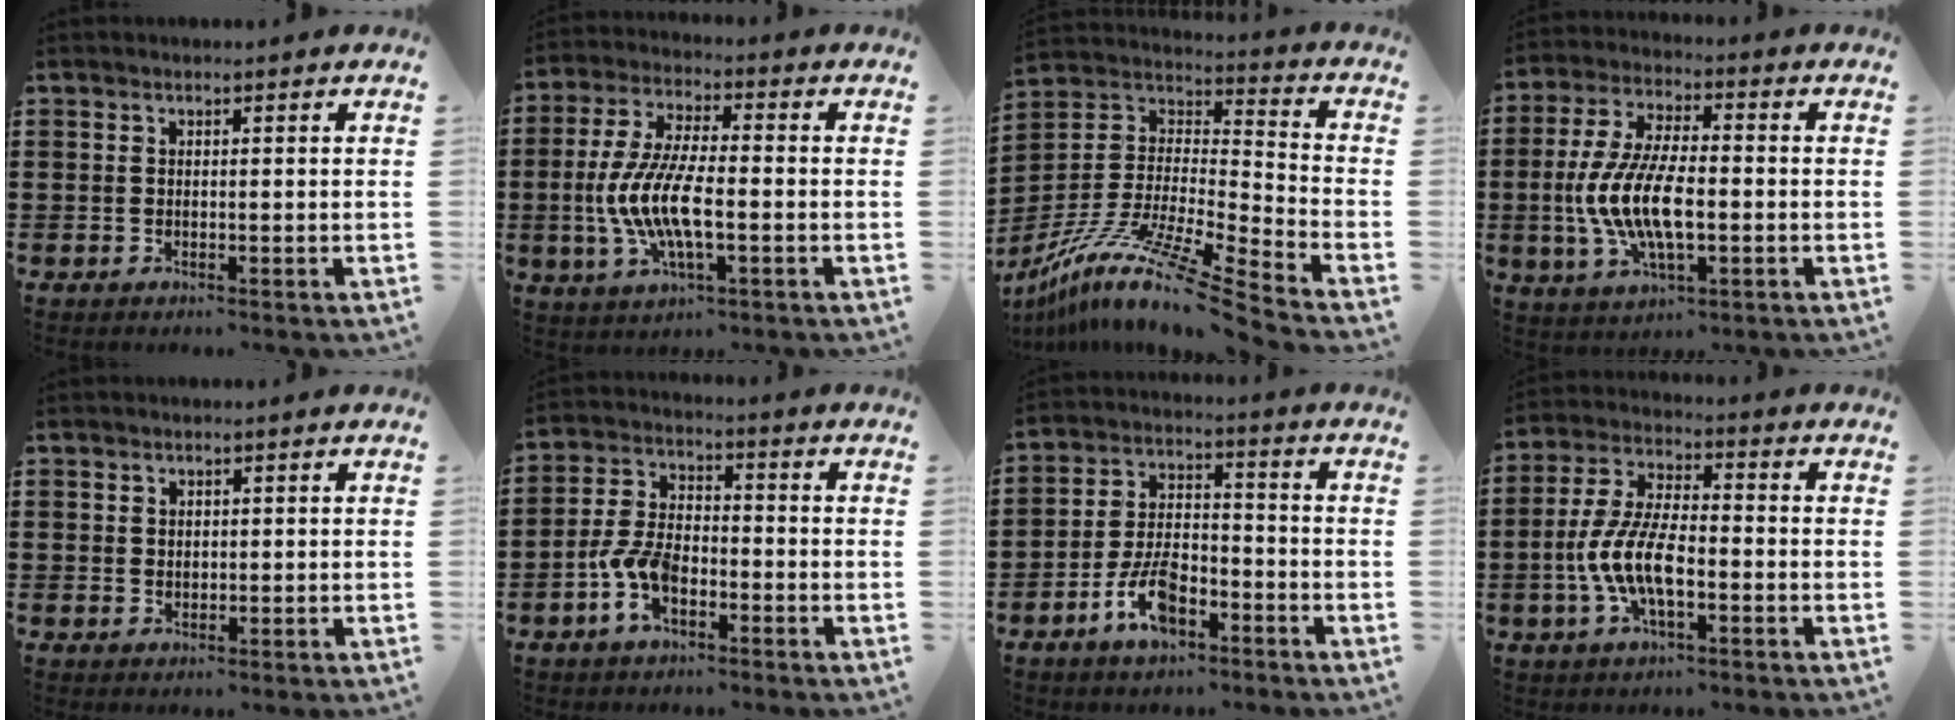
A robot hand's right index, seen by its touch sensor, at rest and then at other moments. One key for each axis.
{"total": 9.9, "fx": -2.3, "fy": 3.5, "fz": 9.0, "tx": -0.208, "ty": -0.014, "tz": -0.049}
{"total": 12.4, "fx": -9.8, "fy": 0.1, "fz": 7.6, "tx": -0.149, "ty": 0.001, "tz": -0.192}
{"total": 11.2, "fx": -2.0, "fy": 4.4, "fz": 10.0, "tx": -0.225, "ty": -0.013, "tz": -0.040}
{"total": 1.2, "fx": 0.8, "fy": 0.9, "fz": 0.3, "tx": -0.007, "ty": 0.004, "tz": 0.015}
{"total": 7.0, "fx": -3.1, "fy": 3.6, "fz": 5.1, "tx": -0.136, "ty": -0.003, "tz": -0.067}
{"total": 8.0, "fx": -4.4, "fy": 3.7, "fz": 5.6, "tx": -0.124, "ty": 0.005, "tz": -0.082}
{"total": 9.1, "fx": -2.7, "fy": 3.5, "fz": 7.9, "tx": -0.188, "ty": -0.011, "tz": -0.058}